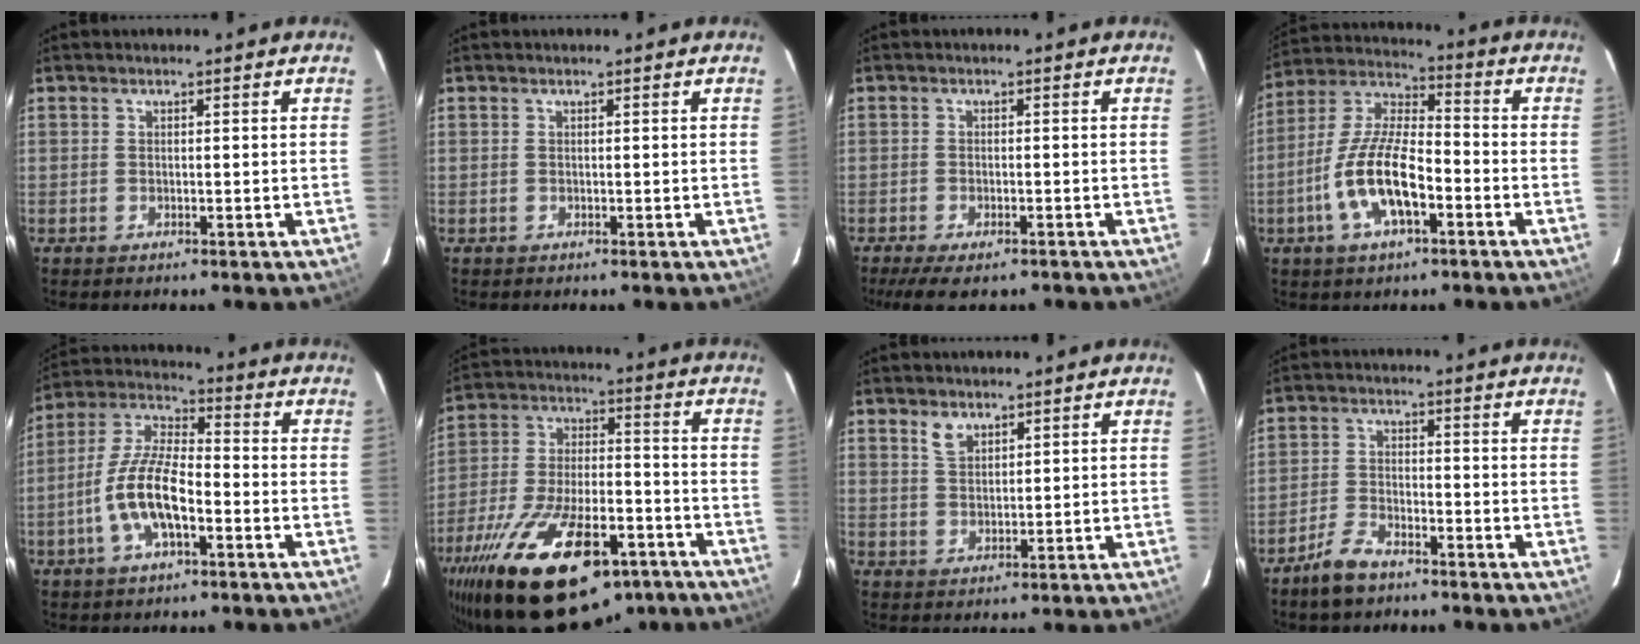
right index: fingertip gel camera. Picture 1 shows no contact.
{"total": 0.0}
{"total": 7.8, "force": [-5.8, 2.6, 4.5], "torque": [-0.106, -0.027, -0.094]}
{"total": 14.1, "force": [-5.2, 5.2, 12.1], "torque": [-0.252, -0.001, -0.100]}
{"total": 11.8, "force": [-4.2, 4.1, 10.2], "torque": [-0.218, 0.005, -0.082]}
{"total": 29.9, "force": [-19.6, 12.5, 18.7], "torque": [-0.359, -0.030, -0.296]}
{"total": 3.2, "force": [2.2, 1.8, 1.6], "torque": [-0.027, 0.005, 0.042]}
{"total": 6.2, "force": [-4.8, 2.4, 3.1], "torque": [-0.081, 0.004, -0.092]}